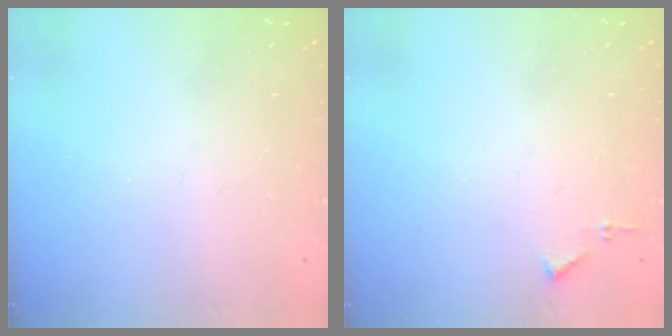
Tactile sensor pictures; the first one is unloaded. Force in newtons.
{"total": 4.4, "press": 4.4, "slide": 0.6}